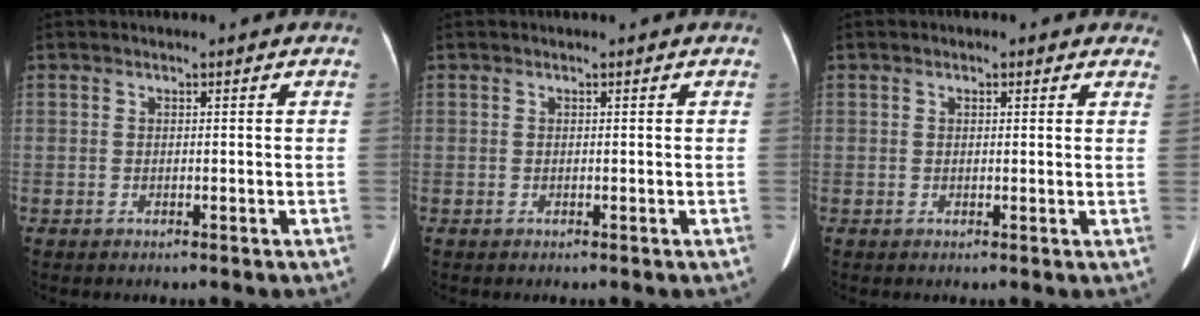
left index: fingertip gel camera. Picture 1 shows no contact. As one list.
[{"total": 0.0}, {"total": 2.8, "force": [1.8, 1.3, 1.6], "torque": [-0.011, 0.013, 0.018]}]